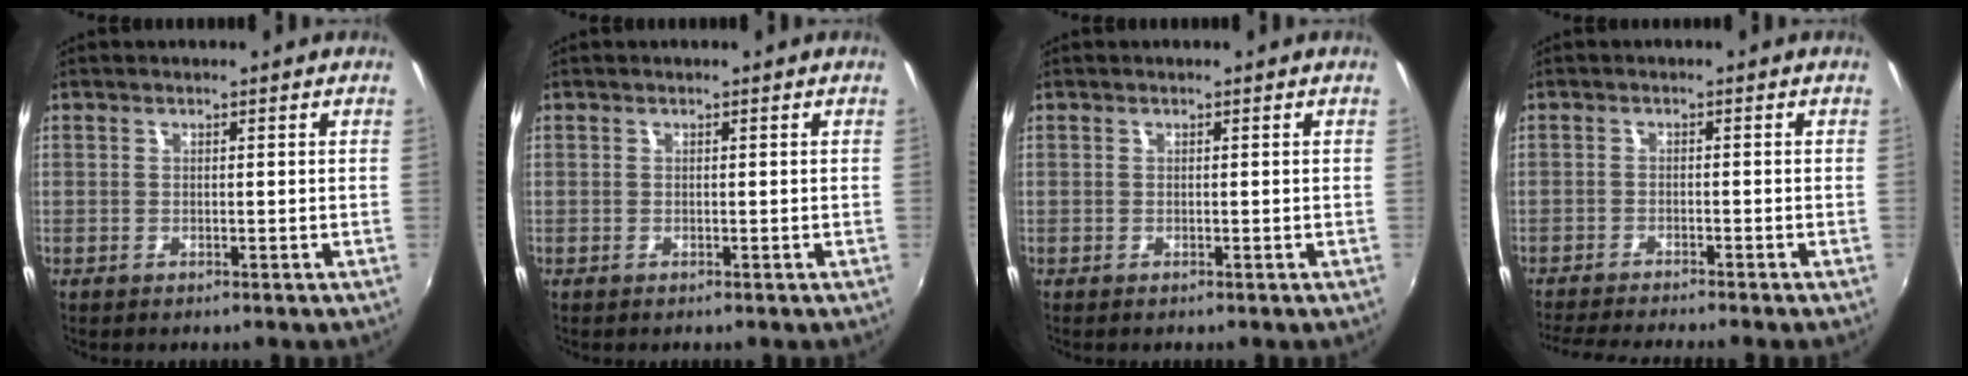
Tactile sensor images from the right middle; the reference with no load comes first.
{"total": 0.0}
{"total": 0.0}
{"total": 7.5, "force": [-6.9, -0.4, 3.0], "torque": [-0.075, -0.021, -0.112]}